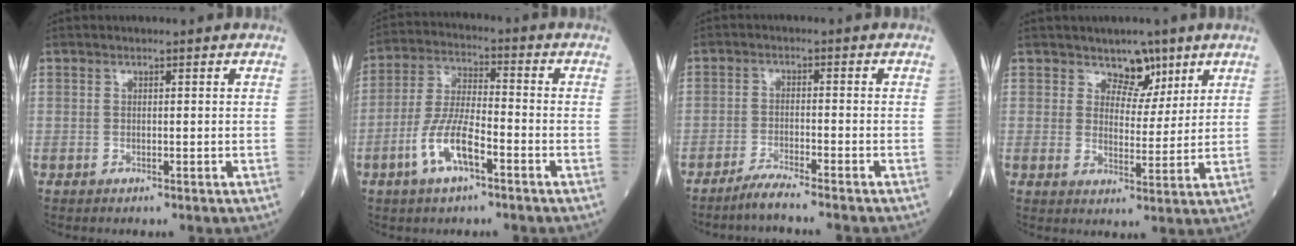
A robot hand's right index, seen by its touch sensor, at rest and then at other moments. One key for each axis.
{"total": 8.9, "fx": -4.2, "fy": 2.3, "fz": 7.6, "tx": -0.158, "ty": 0.001, "tz": -0.080}
{"total": 4.5, "fx": -3.9, "fy": -0.9, "fz": 2.0, "tx": -0.039, "ty": -0.012, "tz": -0.071}
{"total": 4.6, "fx": 3.3, "fy": 2.8, "fz": 1.6, "tx": -0.011, "ty": -0.003, "tz": 0.053}